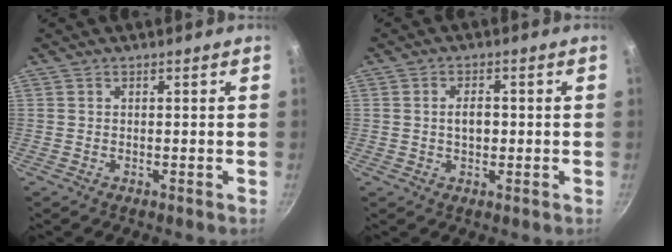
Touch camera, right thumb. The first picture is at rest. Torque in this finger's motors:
{"motor_torque": [-0.53, 0.18, 0.11, 0.00, -0.01]}